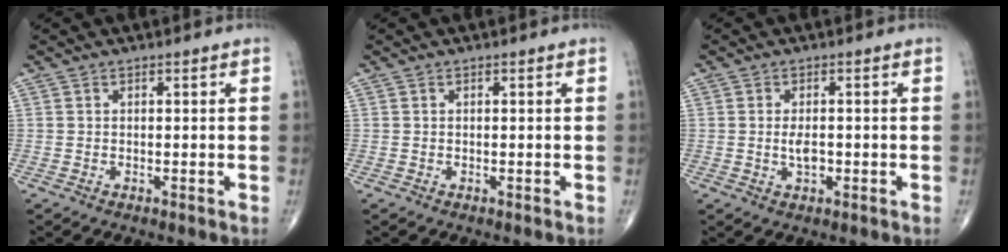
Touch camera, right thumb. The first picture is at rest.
{"total": 0.0}
{"total": 2.9, "force": [-0.3, 1.5, 2.4], "torque": [-0.043, -0.001, -0.004]}